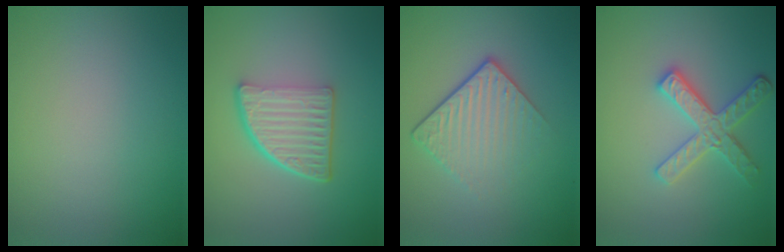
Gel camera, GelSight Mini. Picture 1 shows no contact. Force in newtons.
{"total": 5.5, "press": 3.7, "slide": 4.1}
{"total": 4.3, "press": 2.6, "slide": 3.5}
{"total": 3.4, "press": 3.1, "slide": 1.3}